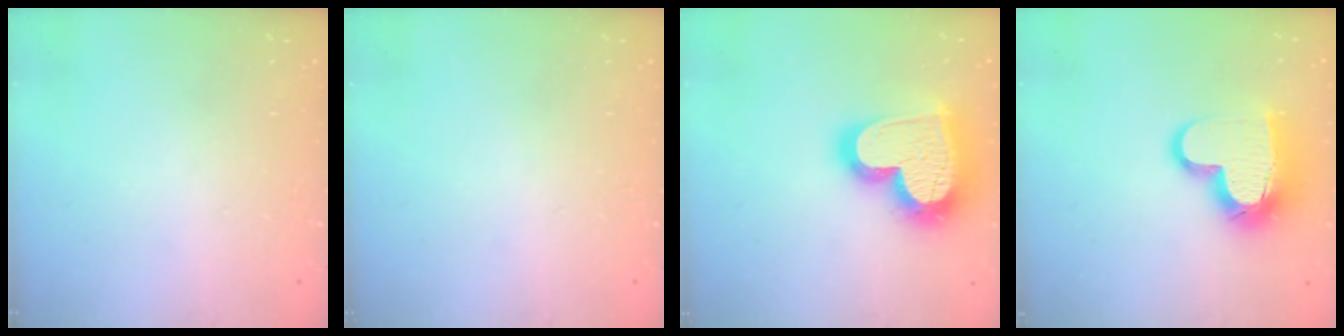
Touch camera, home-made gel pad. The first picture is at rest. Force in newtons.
{"total": 0.0}
{"total": 25.1, "press": 25.0, "slide": 2.2}
{"total": 15.3, "press": 15.2, "slide": 1.0}